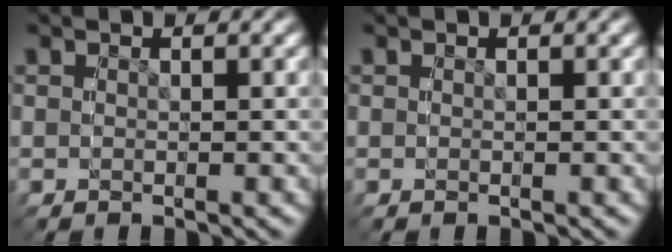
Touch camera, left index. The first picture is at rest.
{"total": 0.0}